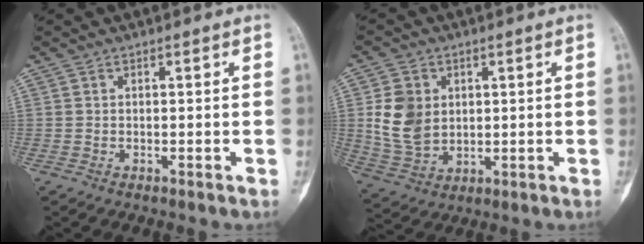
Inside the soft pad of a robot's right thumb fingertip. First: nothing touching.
{"total": 9.7, "force": [1.8, 7.6, 5.8], "torque": [-0.094, -0.010, 0.047]}